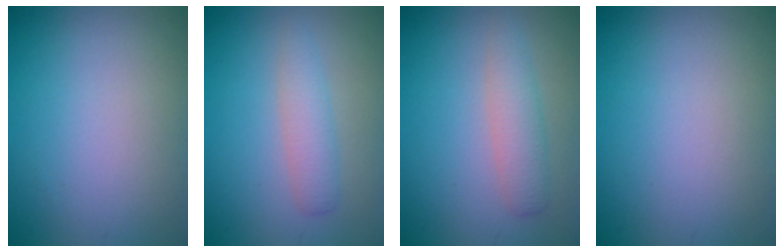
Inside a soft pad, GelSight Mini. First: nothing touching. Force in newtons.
{"total": 2.3, "press": 2.3, "slide": 0.0}
{"total": 2.6, "press": 2.6, "slide": 0.0}
{"total": 0.0}